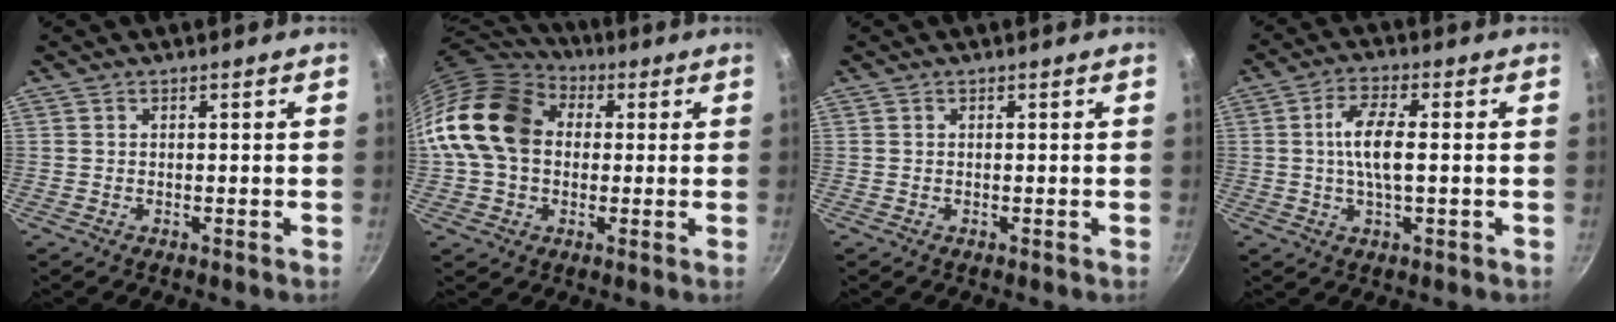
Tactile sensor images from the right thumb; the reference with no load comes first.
{"total": 18.4, "force": [2.1, 13.9, 11.9], "torque": [-0.204, 0.034, 0.024]}
{"total": 0.0}
{"total": 7.6, "force": [0.3, 2.5, 7.1], "torque": [-0.139, 0.011, 0.000]}